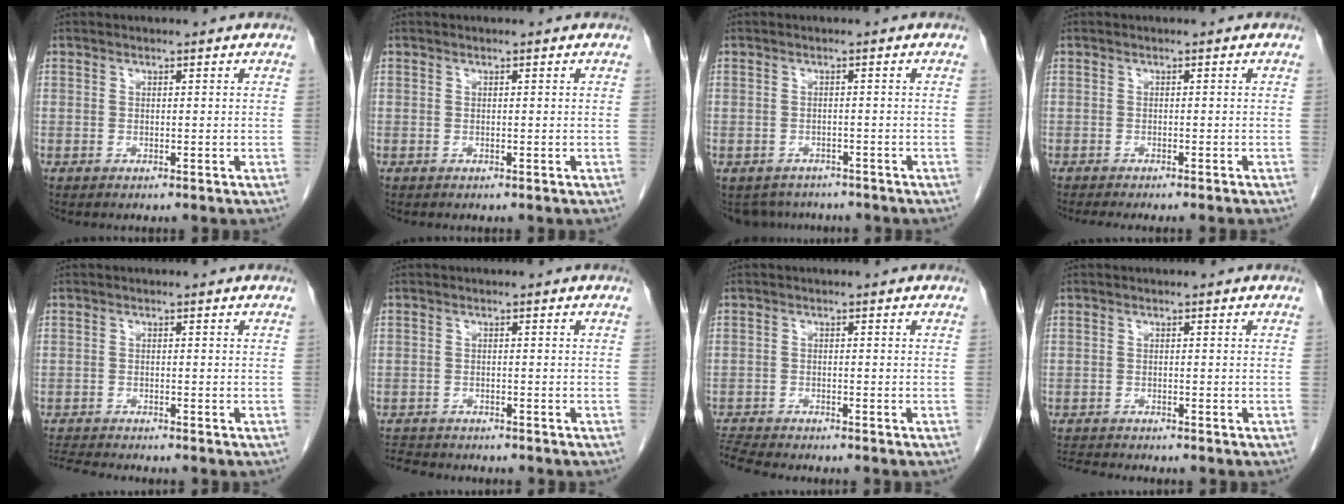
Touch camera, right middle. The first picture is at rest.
{"total": 0.0}
{"total": 4.7, "force": [-4.1, 2.2, -0.1], "torque": [0.007, 0.003, -0.056]}
{"total": 5.1, "force": [-4.5, -0.1, 2.5], "torque": [-0.021, -0.007, -0.064]}
{"total": 4.9, "force": [-4.7, -0.3, 1.3], "torque": [-0.025, -0.017, -0.081]}
{"total": 6.1, "force": [-5.7, 1.6, 1.6], "torque": [-0.027, -0.007, -0.088]}
{"total": 5.8, "force": [-5.6, 0.1, 1.4], "torque": [-0.030, -0.017, -0.098]}
{"total": 4.1, "force": [-4.0, 0.2, 1.0], "torque": [-0.016, -0.014, -0.067]}